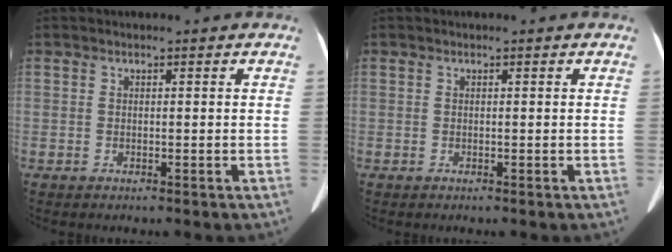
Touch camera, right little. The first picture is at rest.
{"total": 0.0}